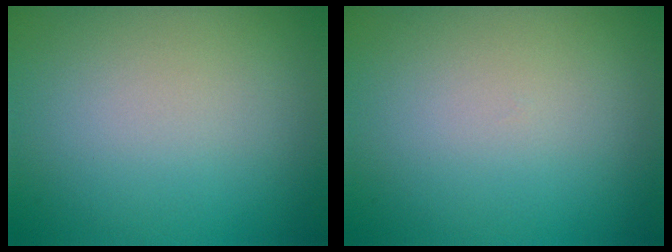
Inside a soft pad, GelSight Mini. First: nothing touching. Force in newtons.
{"total": 0.0}